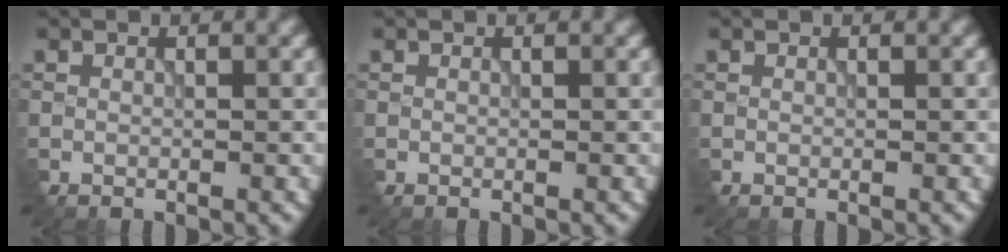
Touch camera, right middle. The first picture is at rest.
{"total": 0.0}
{"total": 0.0}